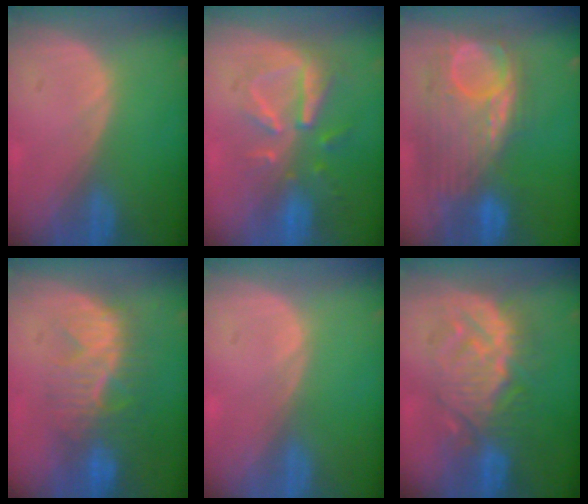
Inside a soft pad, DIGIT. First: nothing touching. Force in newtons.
{"total": 8.1, "press": 7.4, "slide": 3.2}
{"total": 11.5, "press": 10.4, "slide": 4.9}
{"total": 9.3, "press": 8.4, "slide": 3.9}
{"total": 0.6, "press": 0.1, "slide": 0.6}
{"total": 9.5, "press": 9.4, "slide": 0.5}